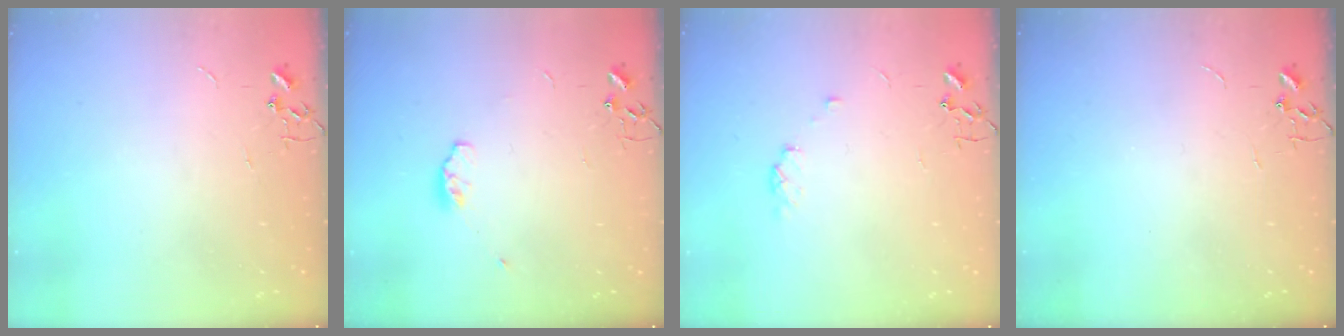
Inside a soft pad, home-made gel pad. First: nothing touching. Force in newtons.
{"total": 4.9, "press": 4.8, "slide": 1.1}
{"total": 4.1, "press": 4.0, "slide": 0.6}
{"total": 0.0}